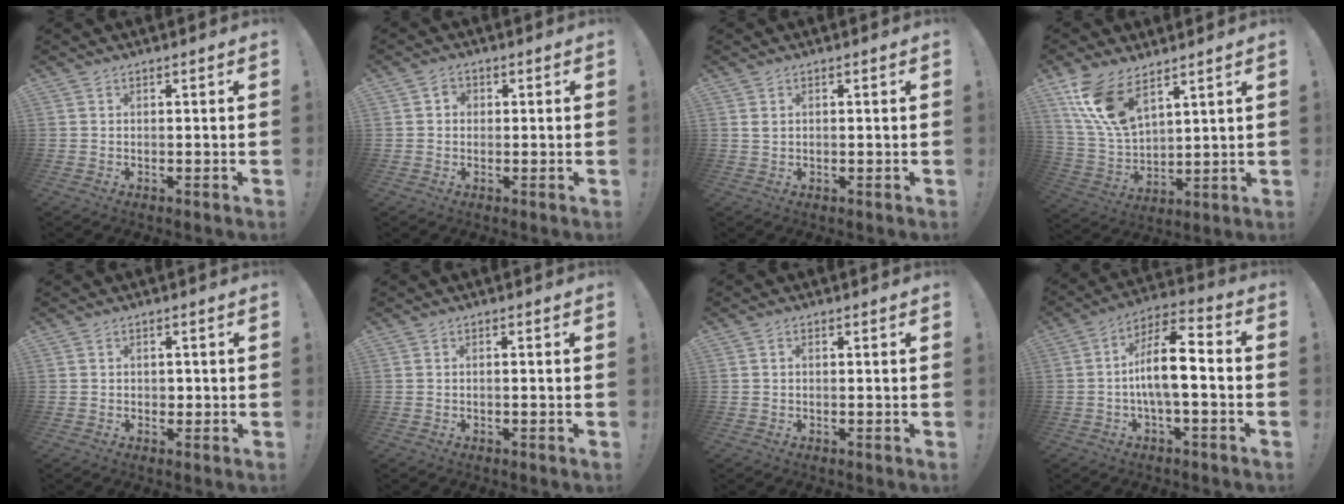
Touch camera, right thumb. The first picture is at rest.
{"total": 2.3, "force": [-0.1, 2.1, 1.1], "torque": [-0.018, 0.008, -0.003]}
{"total": 1.1, "force": [0.7, 0.6, 0.7], "torque": [-0.008, 0.000, 0.010]}
{"total": 14.2, "force": [9.3, 6.5, 8.6], "torque": [-0.187, -0.045, 0.175]}
{"total": 1.2, "force": [0.0, 1.2, 0.3], "torque": [0.004, 0.001, -0.003]}
{"total": 0.6, "force": [-0.3, -0.2, 0.5], "torque": [-0.009, 0.001, -0.007]}
{"total": 0.7, "force": [-0.1, 0.5, 0.5], "torque": [-0.016, 0.005, -0.001]}
{"total": 12.3, "force": [-1.1, 4.2, 11.5], "torque": [-0.203, 0.008, -0.022]}